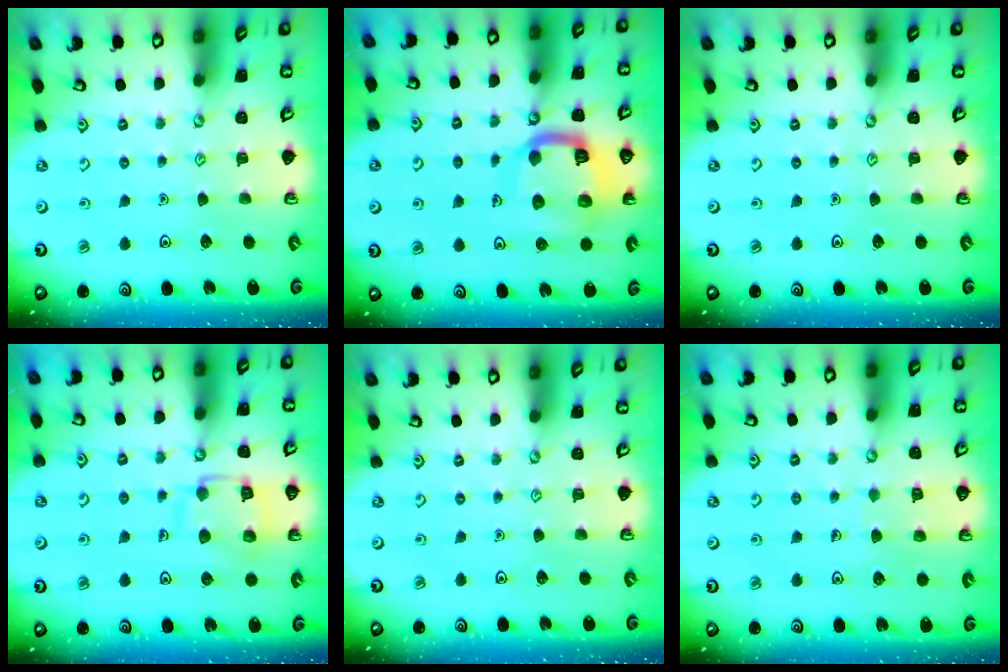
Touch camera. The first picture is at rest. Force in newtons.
{"total": 13.5, "press": 13.5, "slide": 1.5}
{"total": 0.0}
{"total": 12.6, "press": 12.5, "slide": 1.3}
{"total": 0.0}
{"total": 5.6, "press": 5.6, "slide": 0.5}